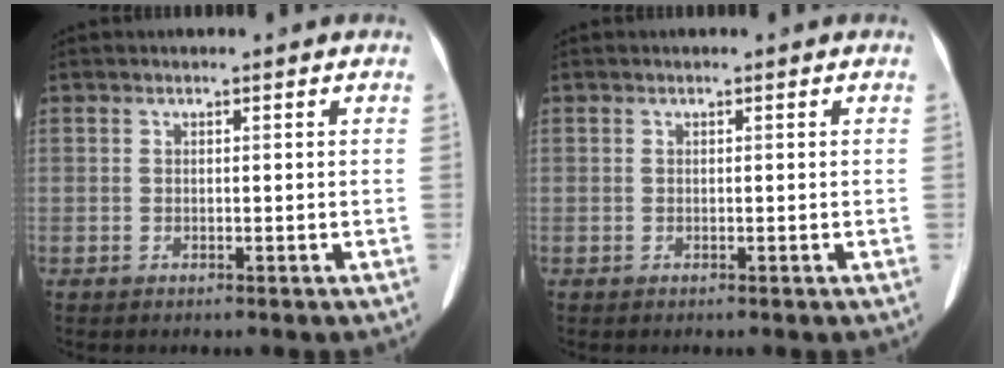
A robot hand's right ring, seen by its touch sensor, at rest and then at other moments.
{"total": 0.0}